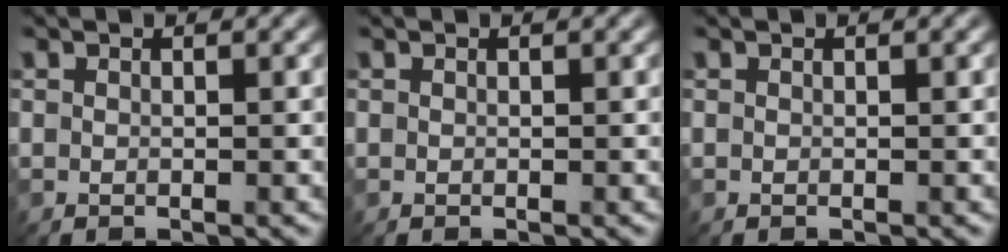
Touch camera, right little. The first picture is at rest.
{"total": 0.0}
{"total": 0.0}